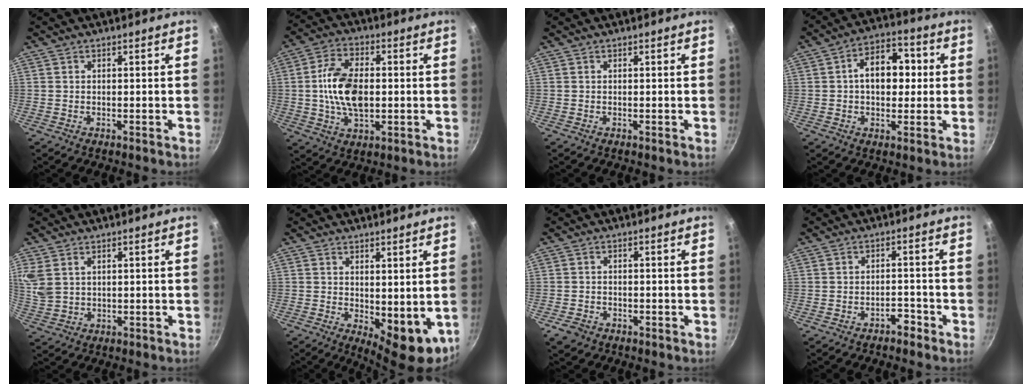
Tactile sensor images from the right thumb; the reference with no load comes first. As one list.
[{"total": 12.7, "force": [0.0, 7.2, 10.5], "torque": [-0.191, 0.008, 0.002]}, {"total": 0.0}, {"total": 11.1, "force": [1.2, 7.2, 8.4], "torque": [-0.094, 0.022, 0.012]}, {"total": 6.7, "force": [2.2, 4.7, 4.3], "torque": [-0.109, 0.002, 0.057]}, {"total": 10.3, "force": [-1.4, 4.2, 9.3], "torque": [-0.103, -0.023, -0.003]}, {"total": 2.6, "force": [-1.6, 1.8, 0.8], "torque": [-0.013, 0.006, -0.026]}, {"total": 2.7, "force": [-2.1, 1.3, 1.2], "torque": [-0.006, 0.019, -0.032]}]